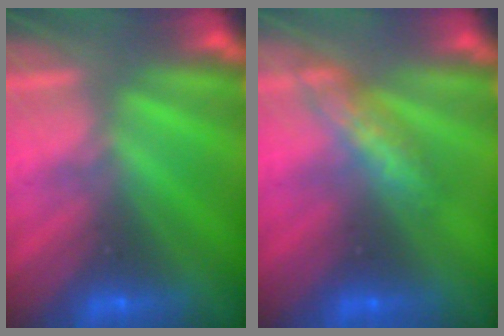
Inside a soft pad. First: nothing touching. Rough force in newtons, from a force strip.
{"total": 2.7}